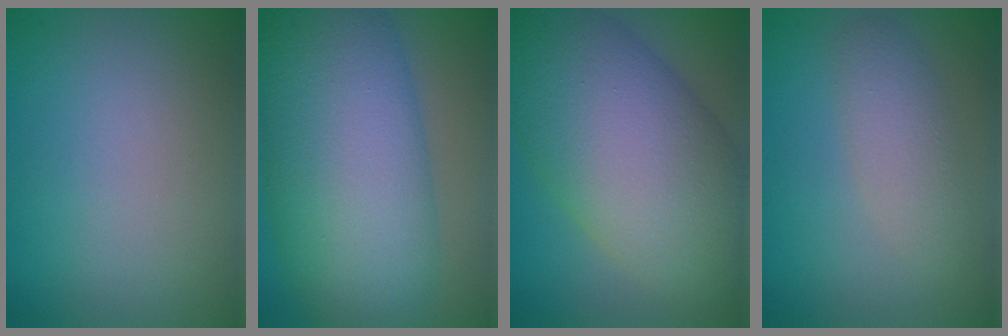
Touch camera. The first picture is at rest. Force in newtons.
{"total": 13.4, "press": 13.4, "slide": 0.3}
{"total": 14.3, "press": 14.3, "slide": 0.7}
{"total": 2.8, "press": 2.7, "slide": 0.3}